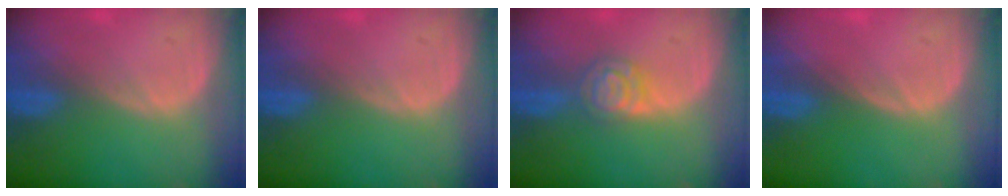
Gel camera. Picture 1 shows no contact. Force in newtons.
{"total": 0.0}
{"total": 4.6, "press": 4.2, "slide": 2.1}
{"total": 0.0}